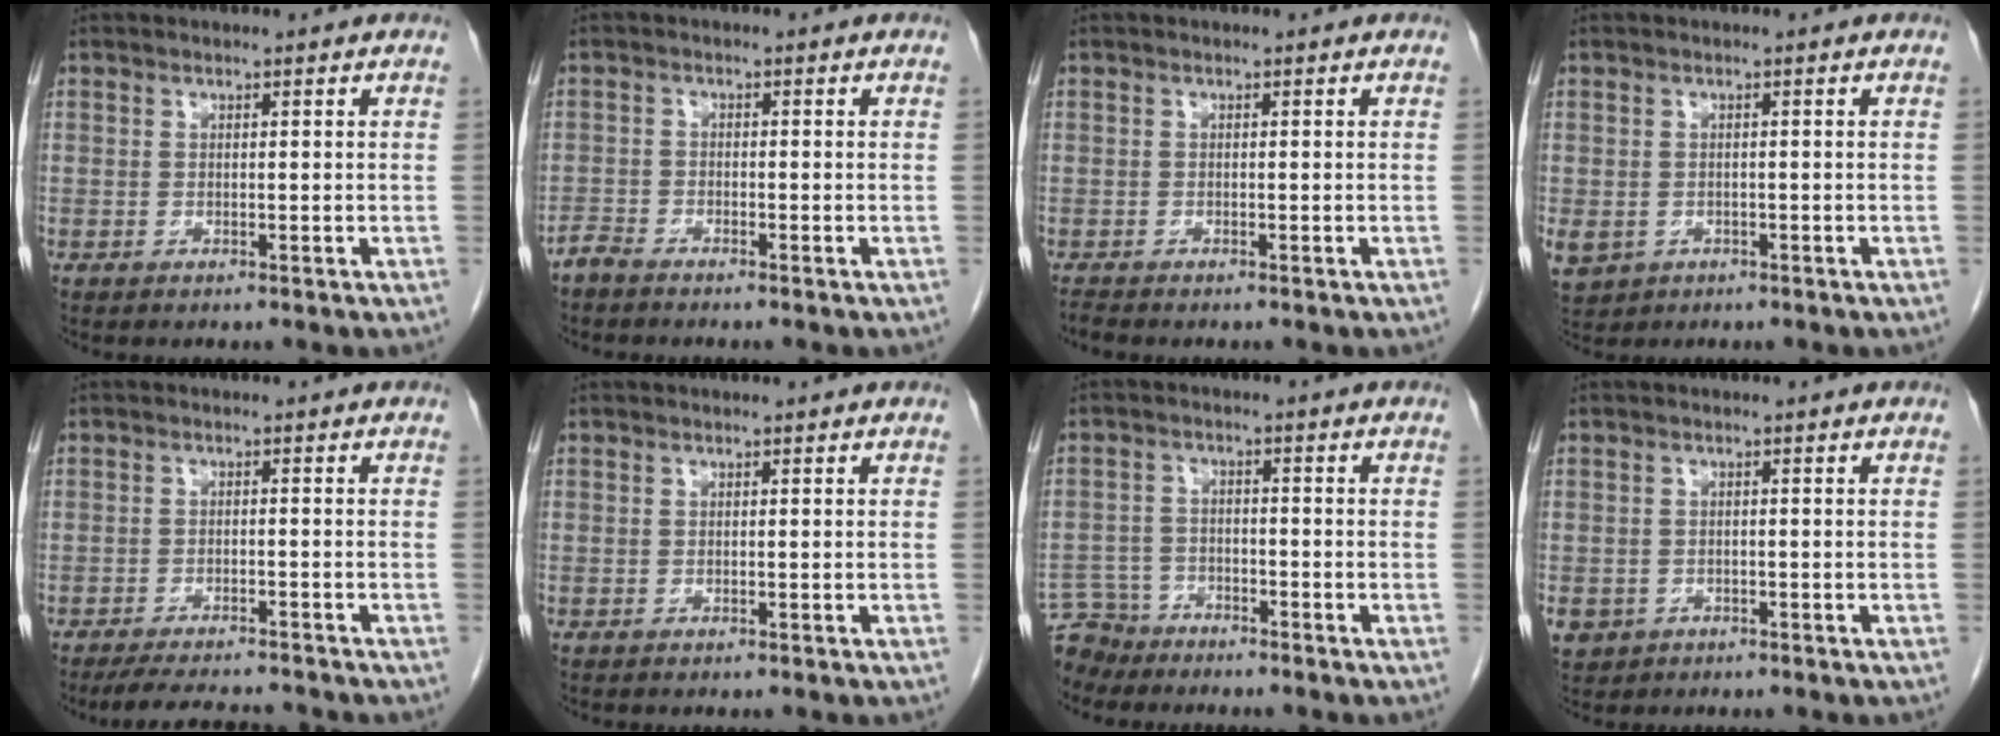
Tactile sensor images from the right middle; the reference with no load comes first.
{"total": 2.2, "force": [-2.1, 0.3, 0.5], "torque": [-0.010, -0.004, -0.039]}
{"total": 1.0, "force": [-1.0, -0.1, 0.1], "torque": [-0.013, -0.006, -0.020]}
{"total": 7.4, "force": [-3.1, 6.2, 2.5], "torque": [-0.077, -0.004, -0.041]}
{"total": 8.1, "force": [-7.6, 1.0, 2.7], "torque": [-0.043, -0.006, -0.113]}
{"total": 0.0}
{"total": 5.8, "force": [-5.3, 2.1, -0.5], "torque": [0.011, -0.003, -0.100]}
{"total": 4.4, "force": [-2.3, 3.6, 0.8], "torque": [-0.017, 0.004, -0.033]}